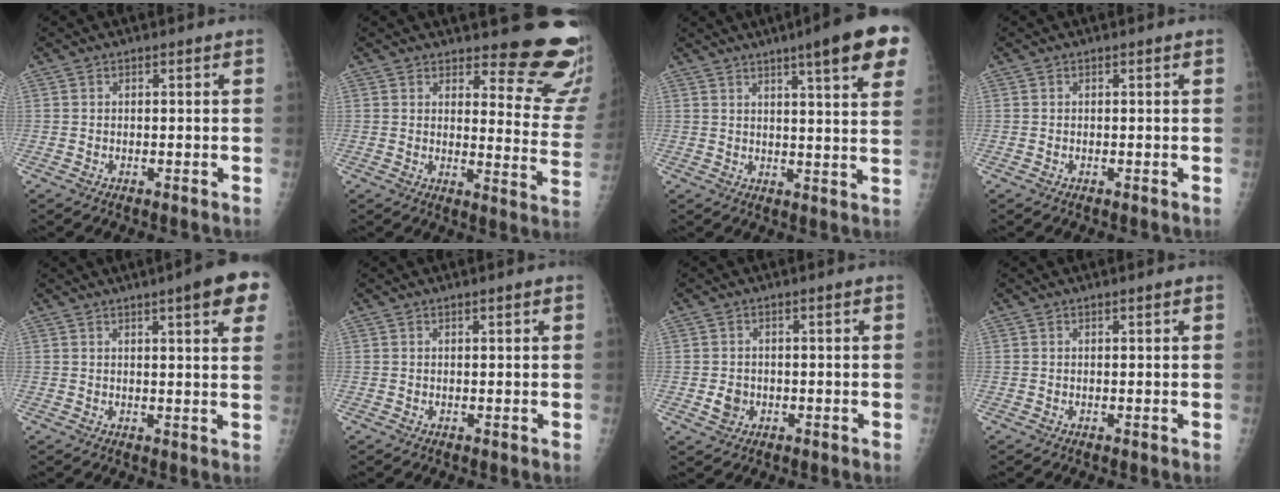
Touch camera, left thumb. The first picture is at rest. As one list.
[{"total": 15.4, "force": [13.3, 4.1, 6.6], "torque": [-0.031, -0.132, 0.143]}, {"total": 14.4, "force": [8.1, 1.7, 11.9], "torque": [-0.140, -0.028, 0.097]}, {"total": 0.0}, {"total": 9.8, "force": [5.1, 1.5, 8.3], "torque": [-0.087, -0.012, 0.057]}, {"total": 1.1, "force": [0.6, 0.1, 0.9], "torque": [-0.012, 0.000, 0.009]}, {"total": 2.6, "force": [-0.5, 2.2, 1.2], "torque": [-0.010, 0.003, -0.004]}, {"total": 0.8, "force": [0.4, 0.0, 0.6], "torque": [-0.009, 0.001, 0.006]}]